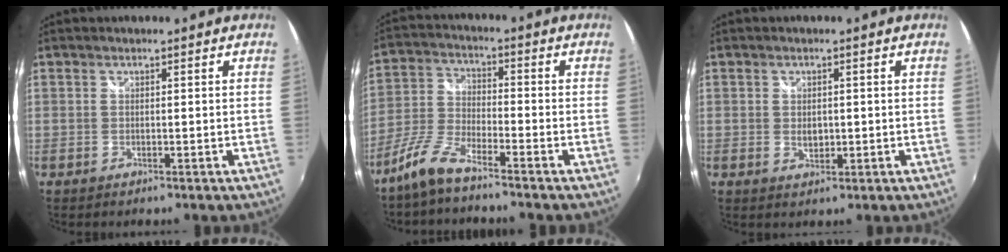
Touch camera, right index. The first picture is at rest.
{"total": 7.1, "force": [-5.7, 1.4, 4.0], "torque": [-0.094, 0.004, -0.120]}
{"total": 2.3, "force": [-0.1, 1.8, 1.5], "torque": [-0.024, -0.002, 0.001]}